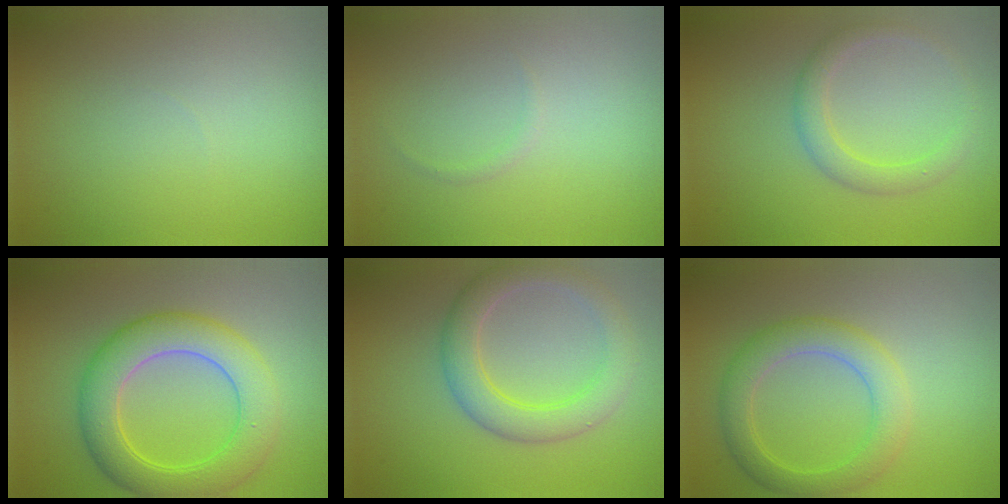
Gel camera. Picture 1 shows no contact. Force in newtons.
{"total": 0.5, "press": 0.5, "slide": 0.0}
{"total": 2.5, "press": 2.5, "slide": 0.0}
{"total": 6.7, "press": 6.7, "slide": 0.2}
{"total": 4.4, "press": 4.4, "slide": 0.2}
{"total": 4.1, "press": 4.1, "slide": 0.3}